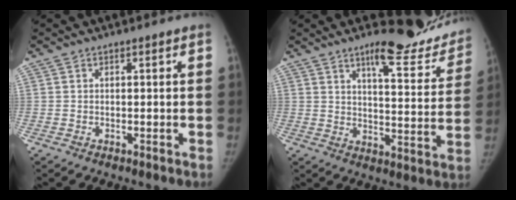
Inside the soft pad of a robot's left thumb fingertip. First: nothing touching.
{"total": 16.3, "force": [13.5, 4.2, 8.2], "torque": [-0.065, -0.096, 0.171]}